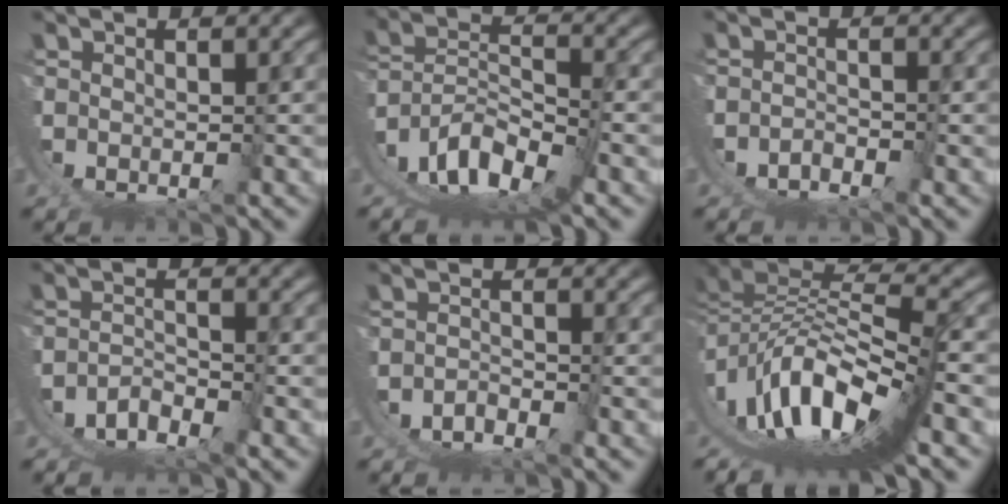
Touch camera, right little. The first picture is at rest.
{"total": 11.2, "force": [0.2, 8.5, 7.3], "torque": [-0.175, -0.038, 0.013]}
{"total": 4.1, "force": [-1.3, 3.5, 1.7], "torque": [-0.053, -0.018, -0.018]}
{"total": 8.7, "force": [-1.9, 7.6, 3.8], "torque": [-0.118, -0.041, -0.030]}
{"total": 4.8, "force": [-1.4, 4.1, 2.0], "torque": [-0.065, -0.022, -0.019]}
{"total": 14.9, "force": [0.3, 8.8, 12.0], "torque": [-0.224, -0.025, 0.022]}